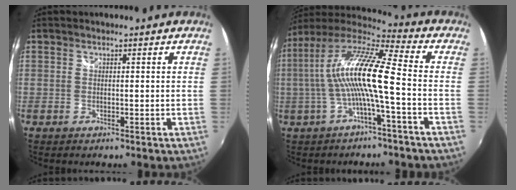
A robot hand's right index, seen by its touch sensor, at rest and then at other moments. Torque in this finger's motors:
{"motor_torque": [1.68, -0.46, 1.05, 0.21]}